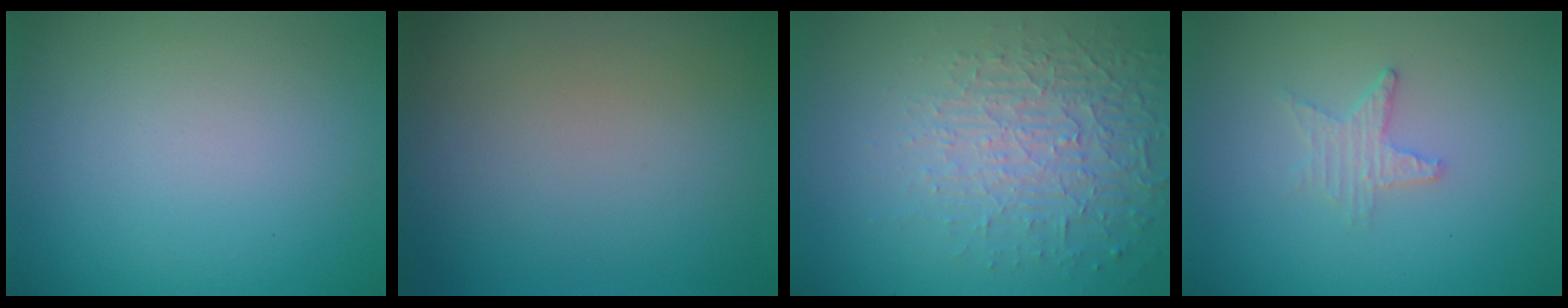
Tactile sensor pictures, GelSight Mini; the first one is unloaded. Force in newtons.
{"total": 0.0}
{"total": 5.3, "press": 3.2, "slide": 4.3}
{"total": 1.7, "press": 1.6, "slide": 0.4}